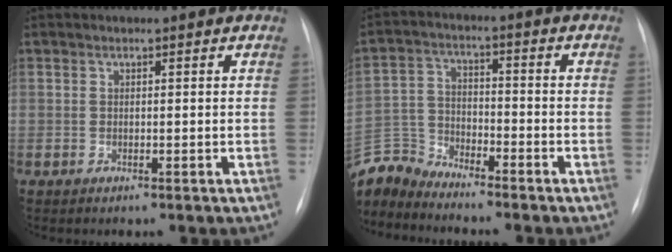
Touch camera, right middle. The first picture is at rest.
{"total": 8.0, "force": [-7.9, 1.3, 0.3], "torque": [-0.018, 0.007, -0.157]}